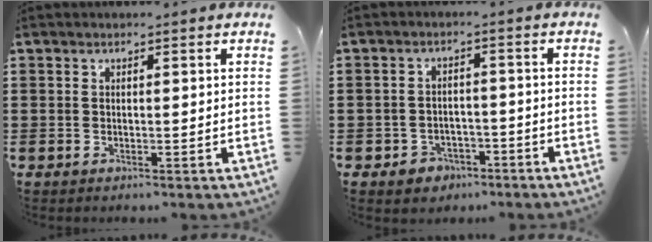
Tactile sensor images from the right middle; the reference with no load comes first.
{"total": 2.8, "force": [-2.3, 1.5, 0.2], "torque": [-0.012, 0.004, -0.050]}